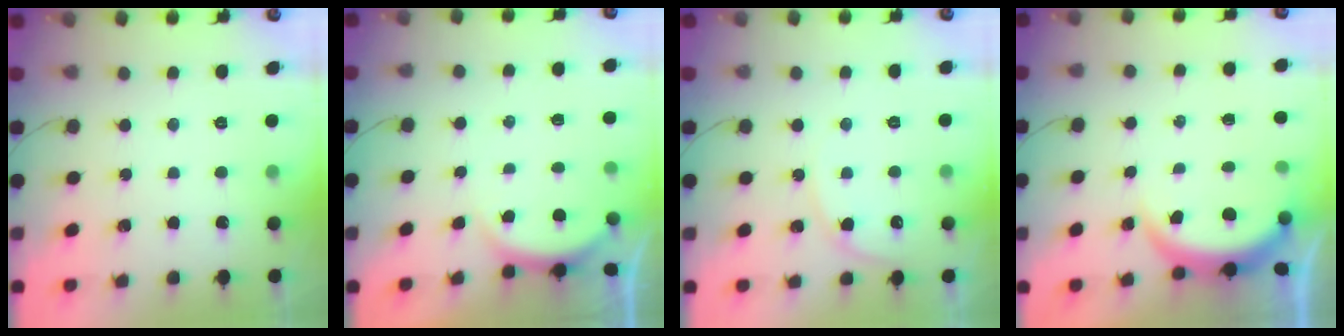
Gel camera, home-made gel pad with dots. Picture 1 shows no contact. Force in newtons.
{"total": 2.9, "press": 2.2, "slide": 1.8}
{"total": 6.6, "press": 6.6, "slide": 0.4}
{"total": 3.9, "press": 3.9, "slide": 0.3}